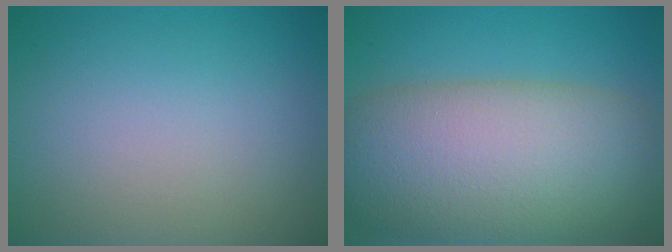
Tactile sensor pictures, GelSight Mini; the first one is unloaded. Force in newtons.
{"total": 13.1, "press": 13.1, "slide": 0.5}